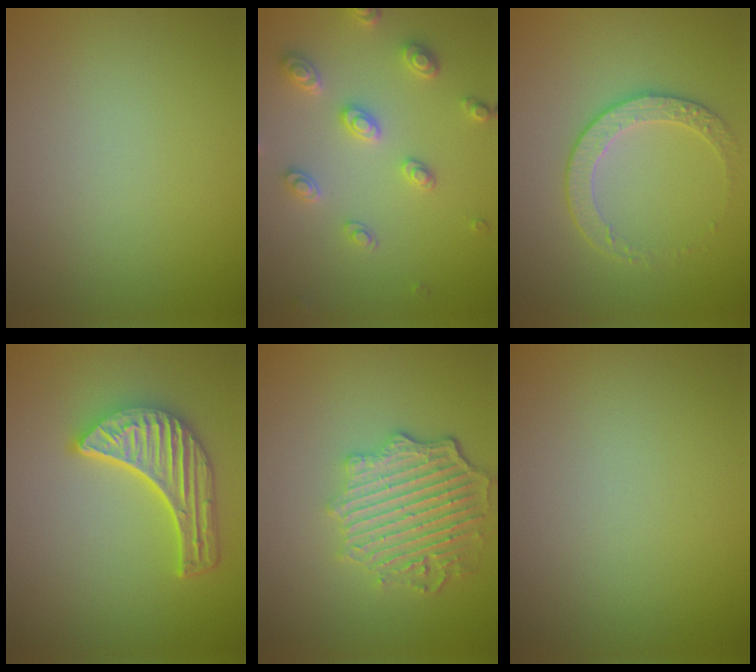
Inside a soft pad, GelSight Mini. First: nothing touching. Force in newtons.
{"total": 3.7, "press": 3.3, "slide": 1.6}
{"total": 2.4, "press": 1.9, "slide": 1.5}
{"total": 5.7, "press": 4.3, "slide": 3.6}
{"total": 5.8, "press": 4.6, "slide": 3.6}
{"total": 0.0}